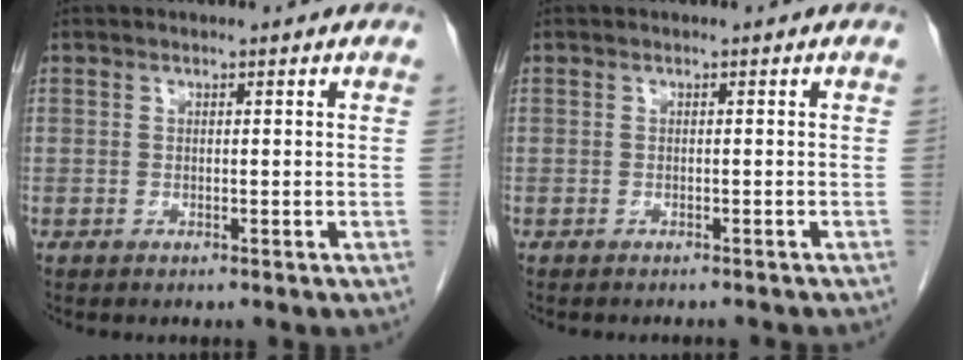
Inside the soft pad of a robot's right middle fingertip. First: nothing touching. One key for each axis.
{"total": 3.3, "fx": -3.1, "fy": 0.4, "fz": 1.0, "tx": -0.015, "ty": -0.007, "tz": -0.036}